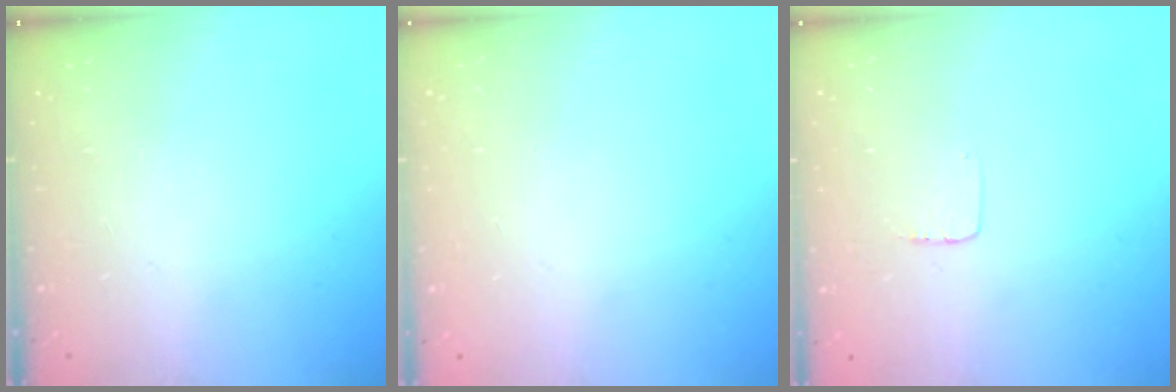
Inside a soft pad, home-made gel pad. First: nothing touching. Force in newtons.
{"total": 0.0}
{"total": 3.0, "press": 3.0, "slide": 0.2}